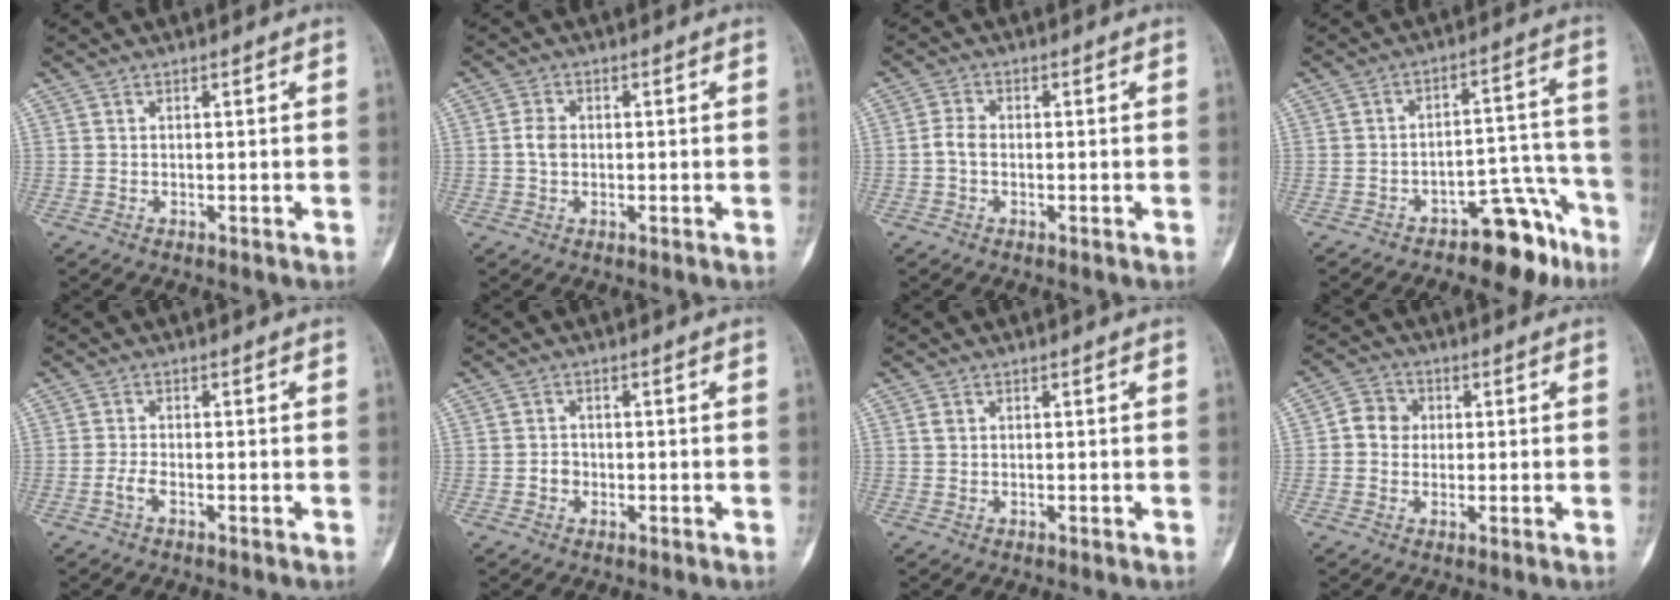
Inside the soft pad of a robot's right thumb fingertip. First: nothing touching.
{"total": 2.7, "force": [-0.1, 2.1, 1.8], "torque": [-0.029, 0.005, -0.007]}
{"total": 2.6, "force": [-0.5, 1.8, 1.9], "torque": [-0.035, 0.007, -0.017]}
{"total": 10.2, "force": [-7.2, 4.6, 5.5], "torque": [-0.035, 0.094, -0.104]}
{"total": 1.7, "force": [-0.9, 0.5, 1.4], "torque": [-0.035, 0.003, -0.020]}
{"total": 1.8, "force": [-0.6, 1.6, 0.7], "torque": [-0.002, 0.006, -0.013]}
{"total": 0.8, "force": [0.3, 0.6, 0.4], "torque": [-0.004, 0.005, 0.005]}
{"total": 5.0, "force": [0.3, 4.6, 2.1], "torque": [-0.015, 0.010, -0.004]}